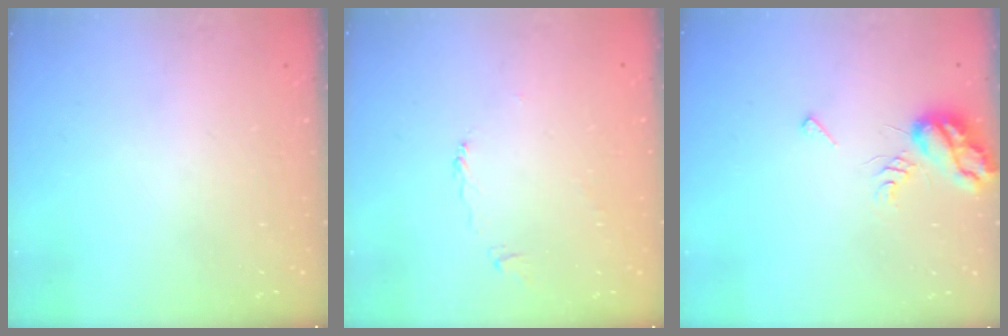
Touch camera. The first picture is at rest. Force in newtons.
{"total": 2.3, "press": 2.3, "slide": 0.3}
{"total": 8.1, "press": 8.0, "slide": 1.0}